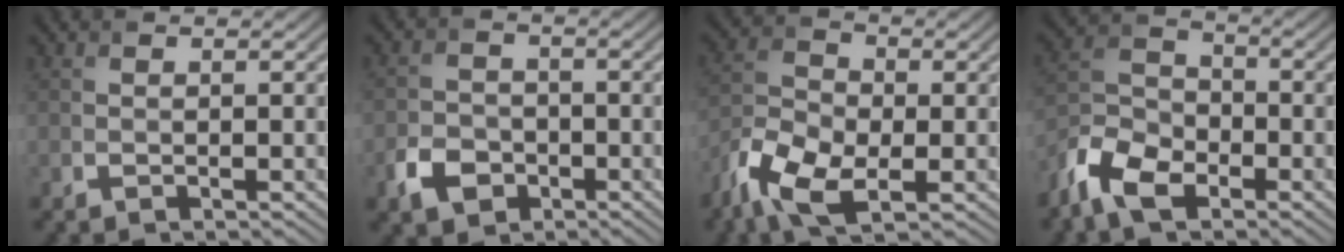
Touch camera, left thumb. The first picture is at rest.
{"total": 4.4, "force": [-2.3, 3.2, 1.9], "torque": [-0.045, -0.005, -0.050]}
{"total": 8.5, "force": [-4.5, 4.2, 5.8], "torque": [-0.131, -0.012, -0.099]}
{"total": 8.1, "force": [-5.4, 4.1, 4.4], "torque": [-0.101, -0.007, -0.124]}